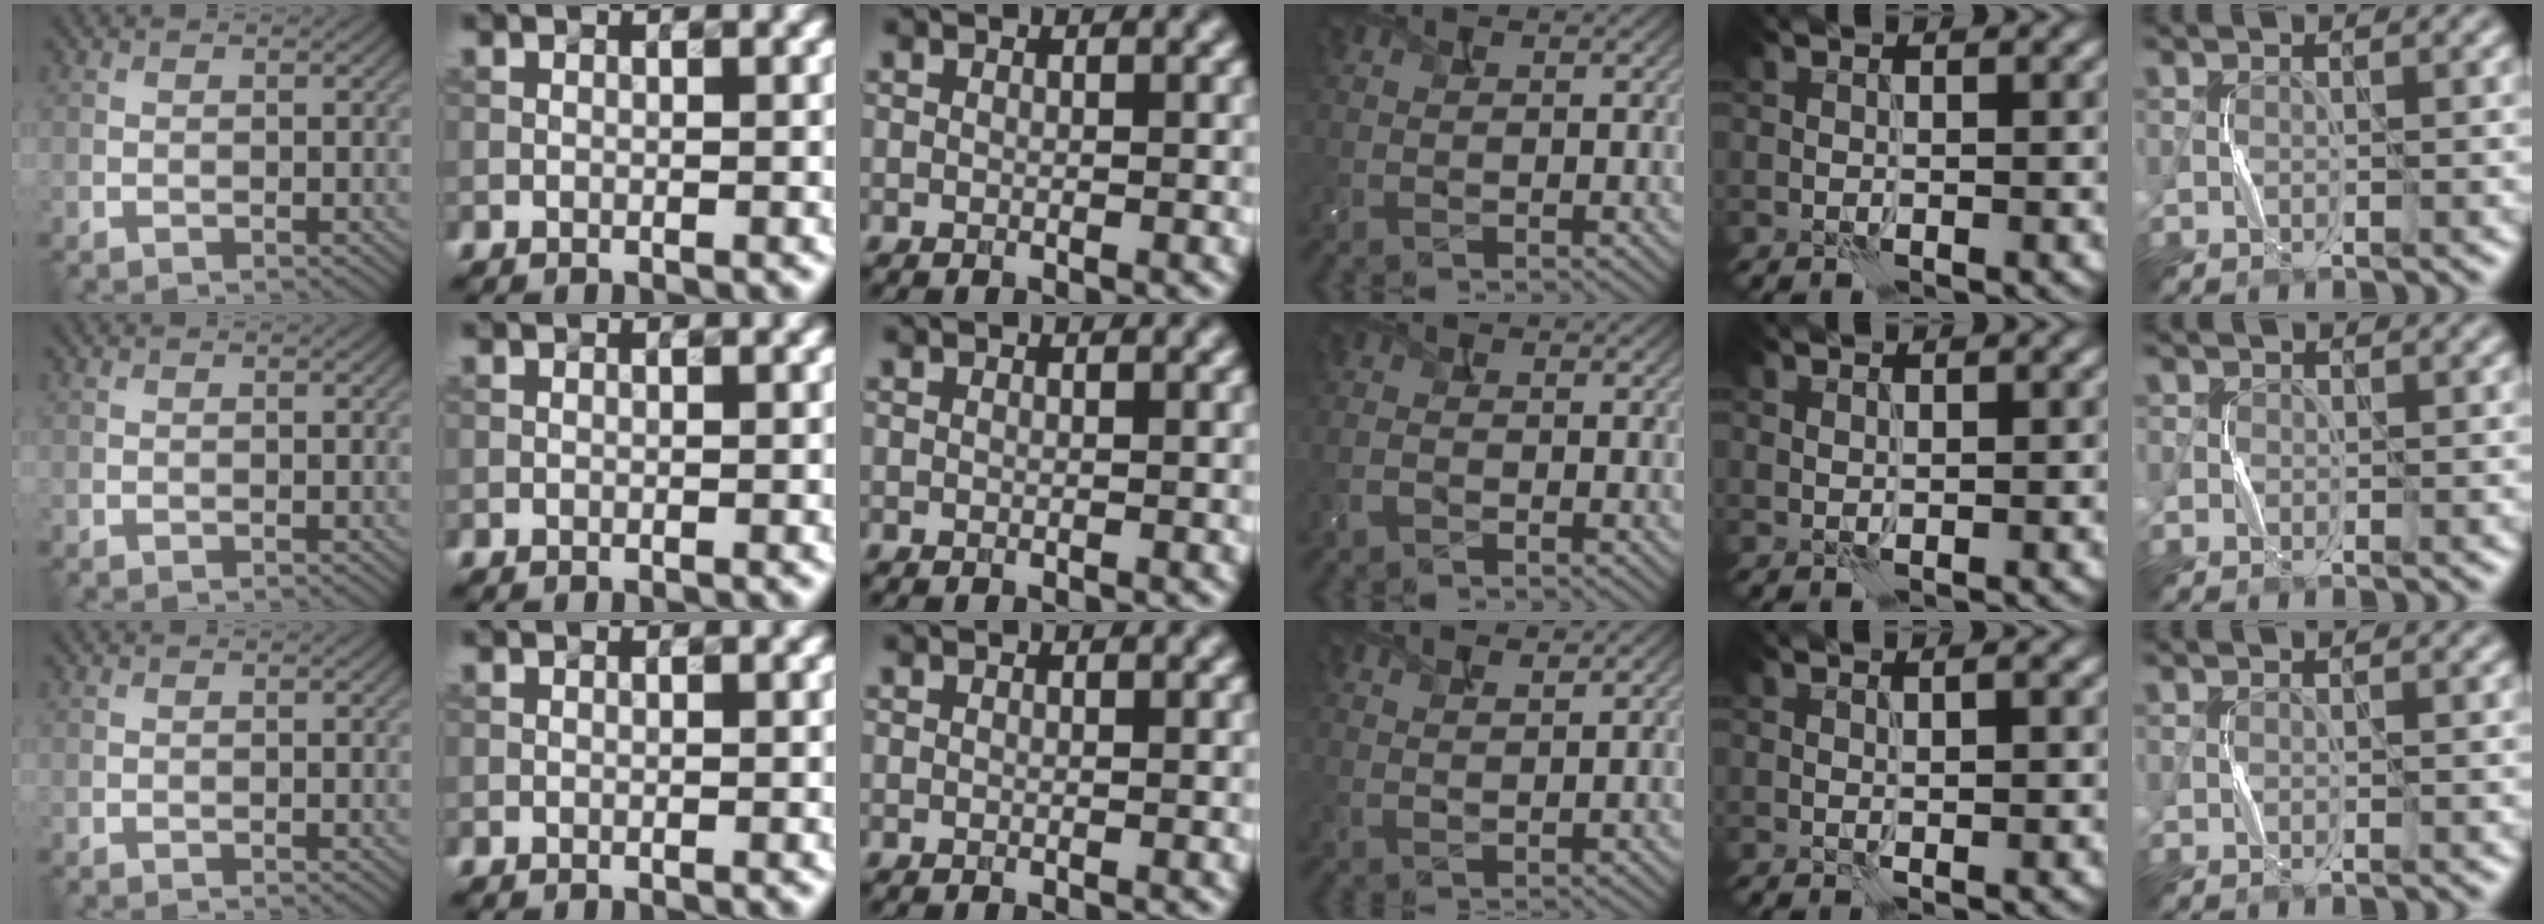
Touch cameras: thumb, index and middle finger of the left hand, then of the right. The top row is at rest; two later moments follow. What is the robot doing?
{"motion": "squeeze", "object": "bubble wrap"}